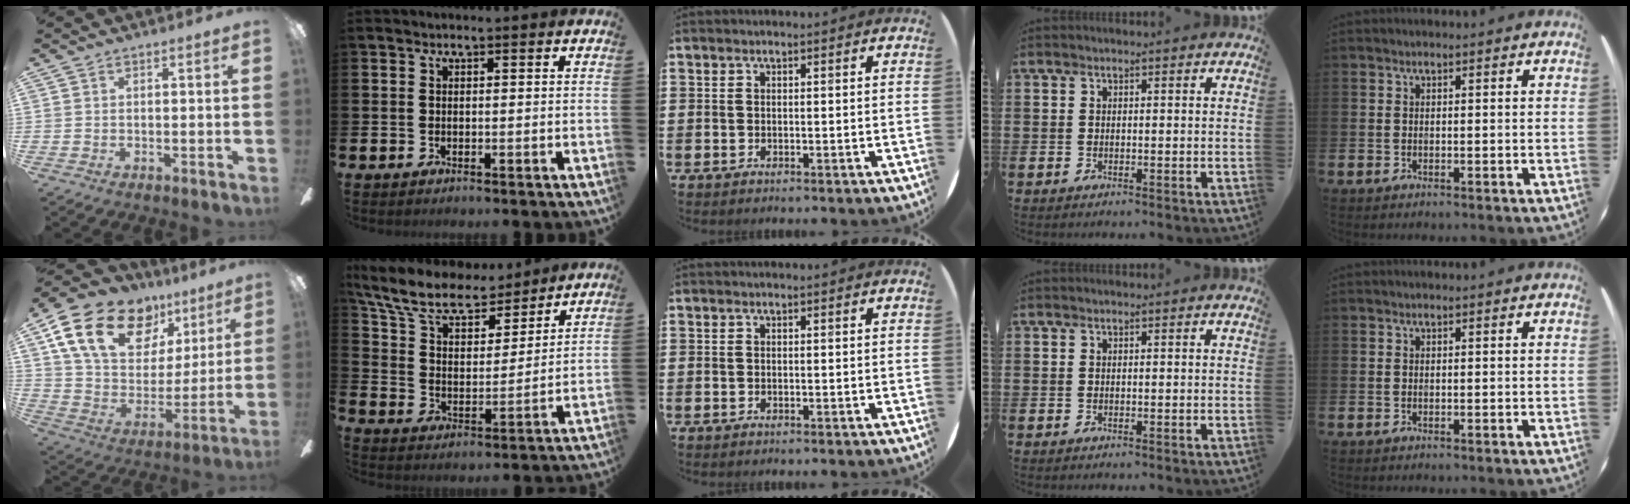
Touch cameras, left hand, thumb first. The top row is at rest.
{"thumb": {"total": 21.7, "force": [12.0, 13.6, 12.0], "torque": [-0.204, -0.050, 0.219]}, "index": {"total": 10.1, "force": [8.7, 3.6, 3.7], "torque": [-0.118, -0.049, 0.156]}}